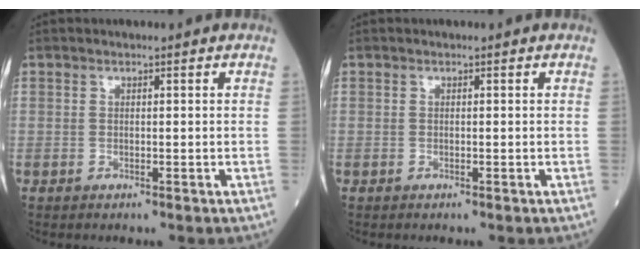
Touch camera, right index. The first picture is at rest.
{"total": 0.0}